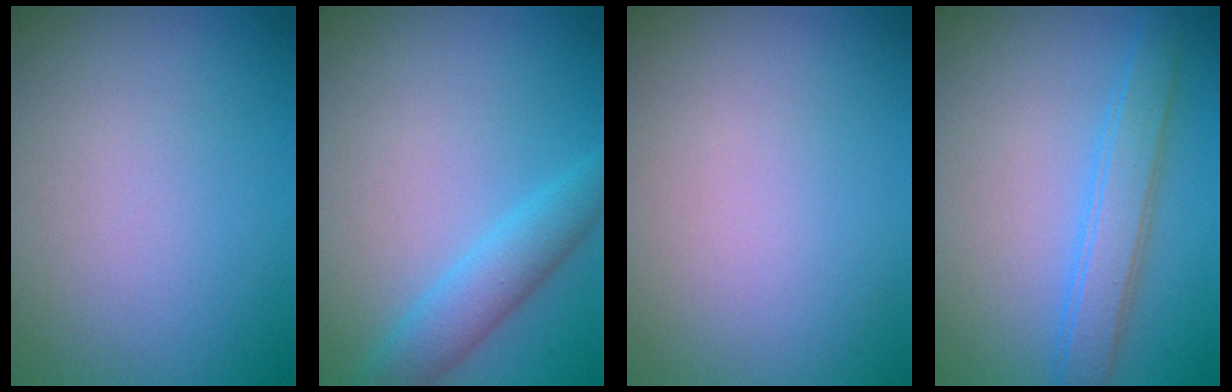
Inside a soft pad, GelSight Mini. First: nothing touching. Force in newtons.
{"total": 3.3, "press": 3.3, "slide": 0.1}
{"total": 0.0}
{"total": 2.4, "press": 2.4, "slide": 0.2}